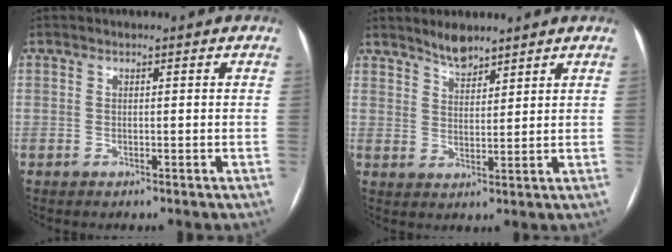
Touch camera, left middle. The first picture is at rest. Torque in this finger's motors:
{"motor_torque": [0.31, -0.42, 0.01, 0.00]}